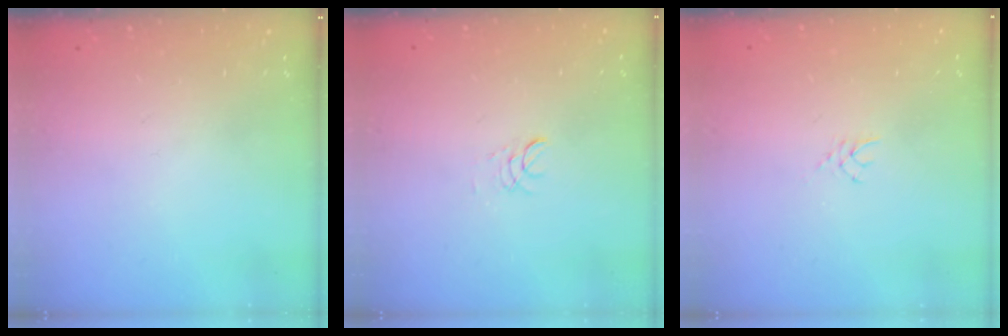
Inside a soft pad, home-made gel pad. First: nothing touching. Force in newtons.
{"total": 2.9, "press": 2.8, "slide": 0.3}
{"total": 2.1, "press": 2.1, "slide": 0.3}